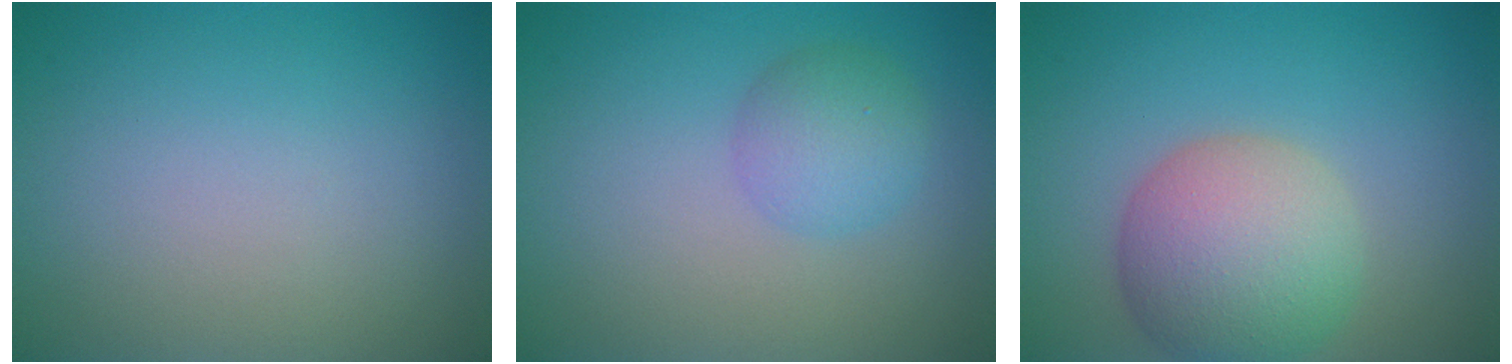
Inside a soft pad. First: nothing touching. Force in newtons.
{"total": 2.9, "press": 2.9, "slide": 0.1}
{"total": 7.0, "press": 7.0, "slide": 0.5}